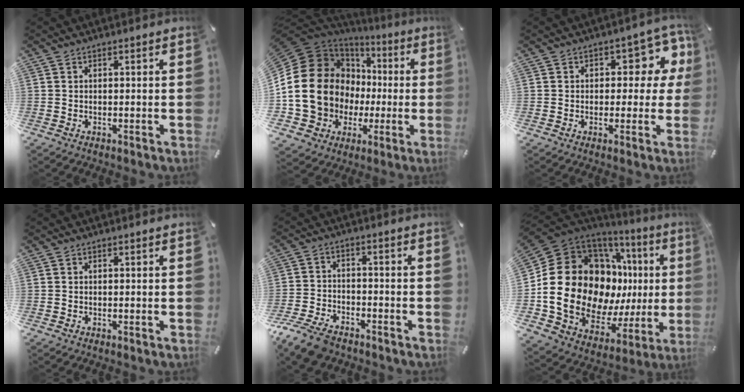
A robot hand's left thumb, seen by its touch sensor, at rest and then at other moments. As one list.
[{"total": 23.8, "force": [1.1, 19.8, 13.1], "torque": [-0.283, -0.027, 0.051]}, {"total": 9.1, "force": [2.8, 6.0, 6.3], "torque": [-0.071, -0.014, 0.044]}, {"total": 0.0}, {"total": 8.4, "force": [-6.5, 4.1, 3.5], "torque": [-0.081, 0.024, -0.125]}, {"total": 29.2, "force": [1.6, 20.1, 21.0], "torque": [-0.357, -0.057, 0.077]}]